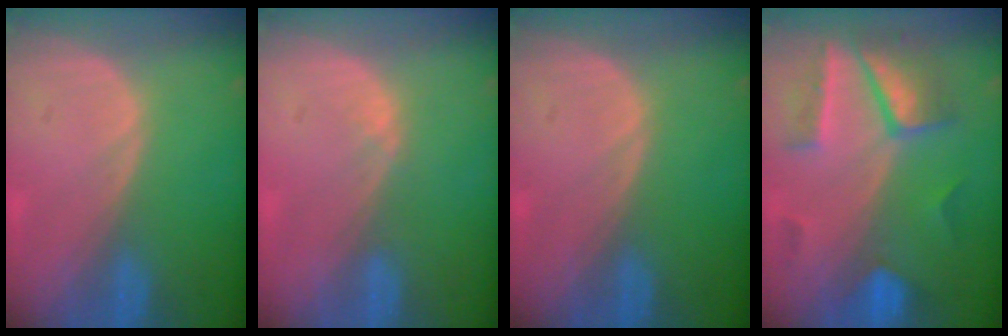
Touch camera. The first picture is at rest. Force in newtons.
{"total": 1.0, "press": 0.8, "slide": 0.6}
{"total": 0.0}
{"total": 7.9, "press": 7.6, "slide": 2.0}